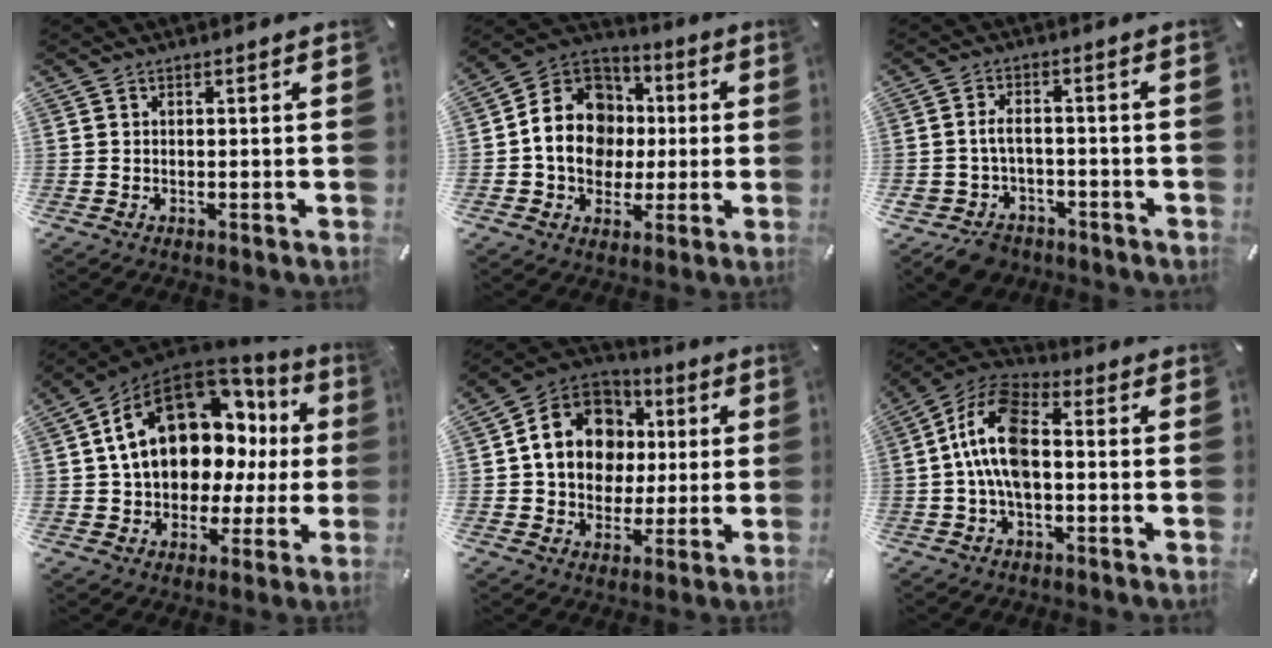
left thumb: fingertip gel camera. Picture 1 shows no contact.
{"total": 15.1, "force": [-0.9, 13.2, 7.2], "torque": [-0.149, 0.013, -0.015]}
{"total": 6.3, "force": [-2.3, 4.9, 3.2], "torque": [-0.070, 0.020, -0.042]}
{"total": 20.2, "force": [6.6, 13.7, 13.3], "torque": [-0.209, -0.035, 0.115]}
{"total": 15.9, "force": [1.6, 13.5, 8.1], "torque": [-0.152, 0.007, 0.033]}
{"total": 13.3, "force": [-0.6, 7.3, 11.1], "torque": [-0.234, 0.005, -0.010]}